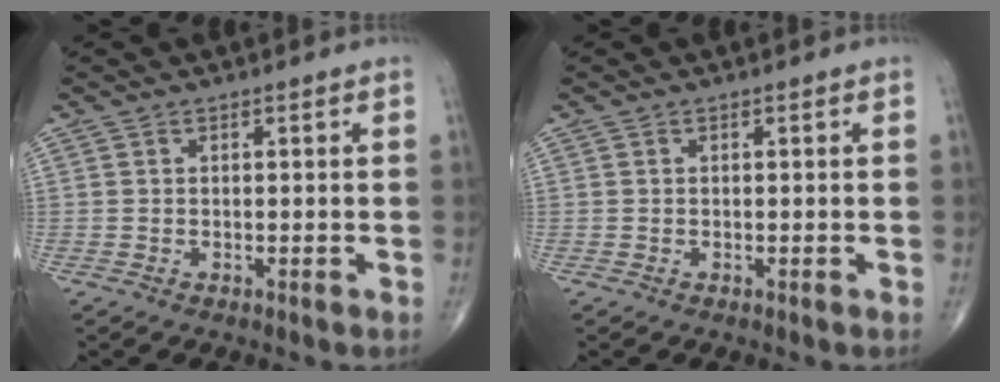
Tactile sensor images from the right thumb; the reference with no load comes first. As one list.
[{"total": 0.0}]